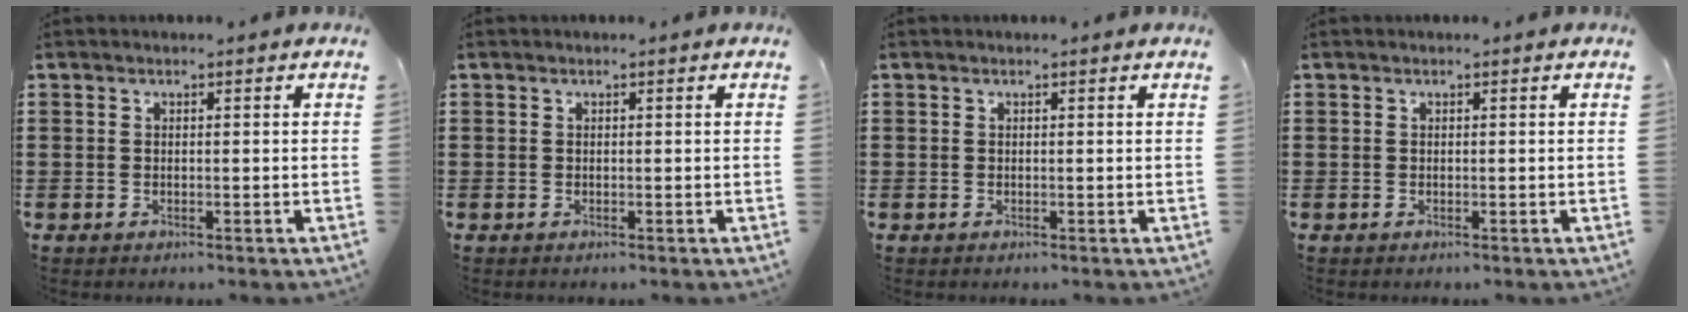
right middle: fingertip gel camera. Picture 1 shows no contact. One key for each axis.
{"total": 0.0}
{"total": 0.0}
{"total": 0.0}